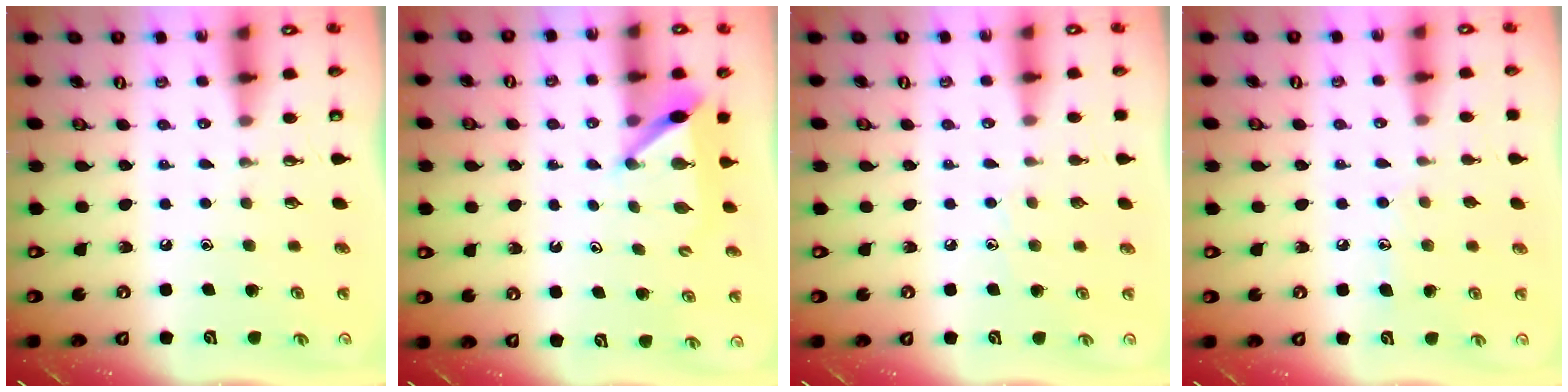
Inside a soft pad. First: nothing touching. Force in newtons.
{"total": 5.8, "press": 5.8, "slide": 0.4}
{"total": 3.8, "press": 3.8, "slide": 0.4}
{"total": 6.7, "press": 6.7, "slide": 0.1}